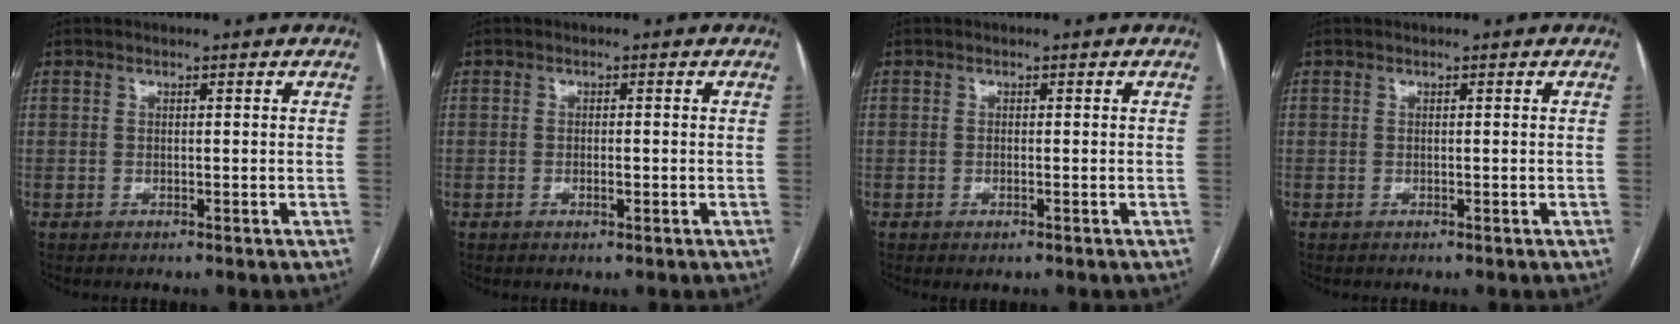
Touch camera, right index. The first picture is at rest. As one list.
[{"total": 1.4, "force": [-0.4, 0.5, 1.2], "torque": [-0.022, -0.001, -0.005]}, {"total": 0.8, "force": [-0.5, 0.1, 0.6], "torque": [-0.009, -0.002, -0.006]}, {"total": 0.0}]